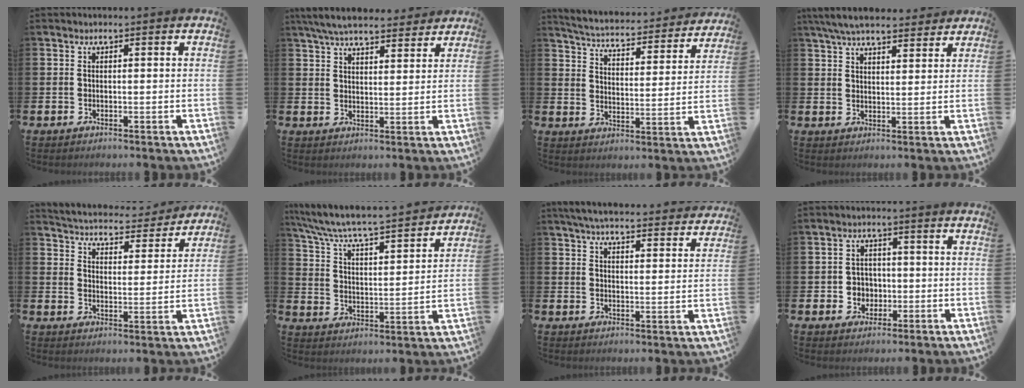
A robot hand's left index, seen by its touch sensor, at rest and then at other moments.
{"total": 6.4, "force": [6.0, 1.4, 1.9], "torque": [-0.052, -0.022, 0.109]}
{"total": 4.6, "force": [4.5, 0.6, 0.9], "torque": [-0.044, -0.042, 0.070]}
{"total": 6.3, "force": [5.8, 1.3, 2.0], "torque": [-0.051, -0.019, 0.107]}
{"total": 5.0, "force": [4.9, 0.8, 0.3], "torque": [-0.026, -0.041, 0.081]}
{"total": 6.6, "force": [6.2, 0.3, 2.0], "torque": [-0.071, -0.054, 0.101]}
{"total": 5.8, "force": [5.6, 0.7, 1.3], "torque": [-0.040, -0.038, 0.100]}
{"total": 3.2, "force": [-0.3, 3.1, 0.6], "torque": [-0.011, -0.001, -0.015]}